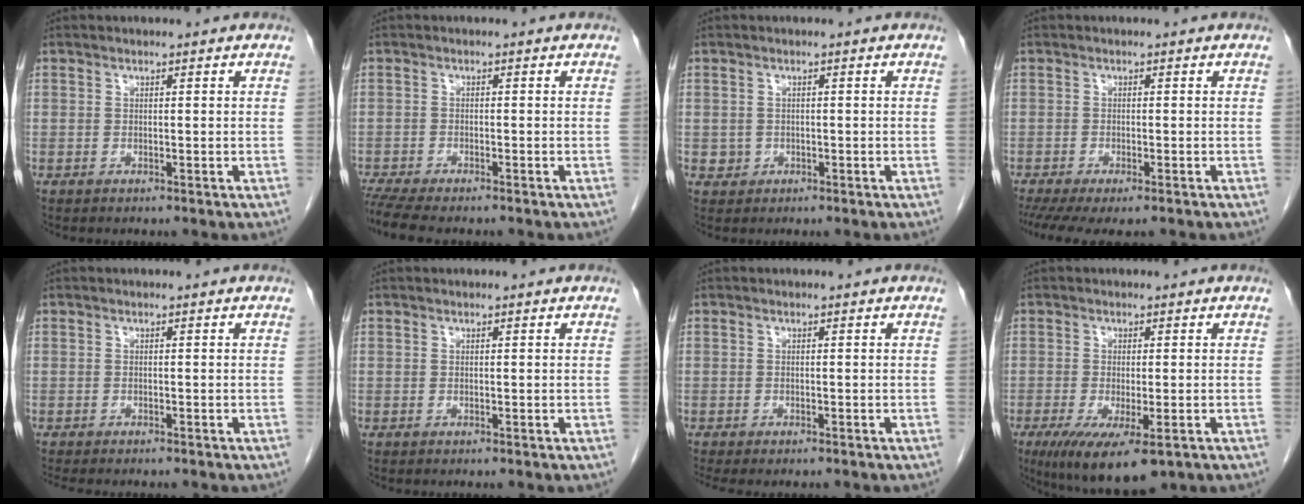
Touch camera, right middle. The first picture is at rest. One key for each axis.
{"total": 6.5, "fx": -5.5, "fy": 0.9, "fz": 3.2, "tx": -0.054, "ty": -0.010, "tz": -0.091}
{"total": 1.3, "fx": -0.2, "fy": 1.3, "fz": 0.2, "tx": 0.000, "ty": 0.005, "tz": 0.000}
{"total": 8.4, "fx": -6.5, "fy": 2.1, "fz": 4.8, "tx": -0.071, "ty": -0.009, "tz": -0.100}
{"total": 5.1, "fx": -4.6, "fy": 1.1, "fz": 2.1, "tx": -0.019, "ty": -0.007, "tz": -0.064}
{"total": 0.0}
{"total": 3.0, "fx": -2.6, "fy": 0.7, "fz": 1.2, "tx": -0.009, "ty": -0.005, "tz": -0.035}
{"total": 10.1, "fx": -5.8, "fy": 2.7, "fz": 7.7, "tx": -0.121, "ty": -0.025, "tz": -0.088}